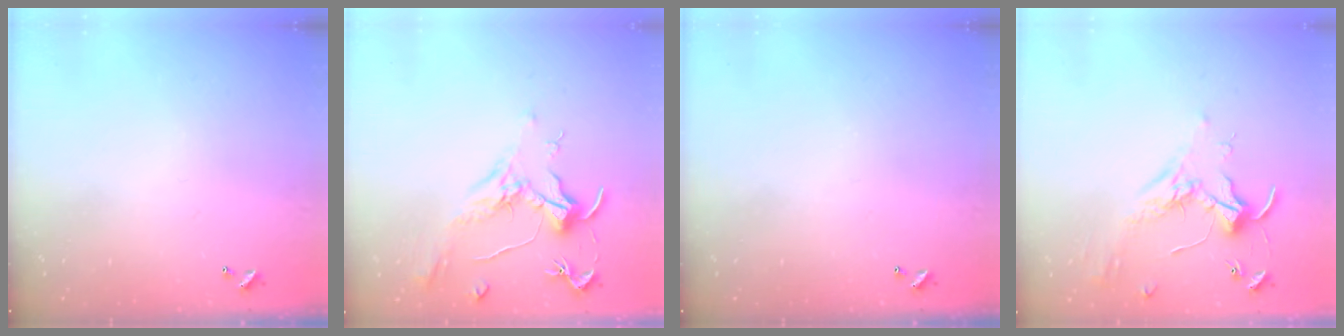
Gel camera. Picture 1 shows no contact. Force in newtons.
{"total": 1.9, "press": 1.7, "slide": 0.9}
{"total": 0.0}
{"total": 1.7, "press": 1.7, "slide": 0.4}